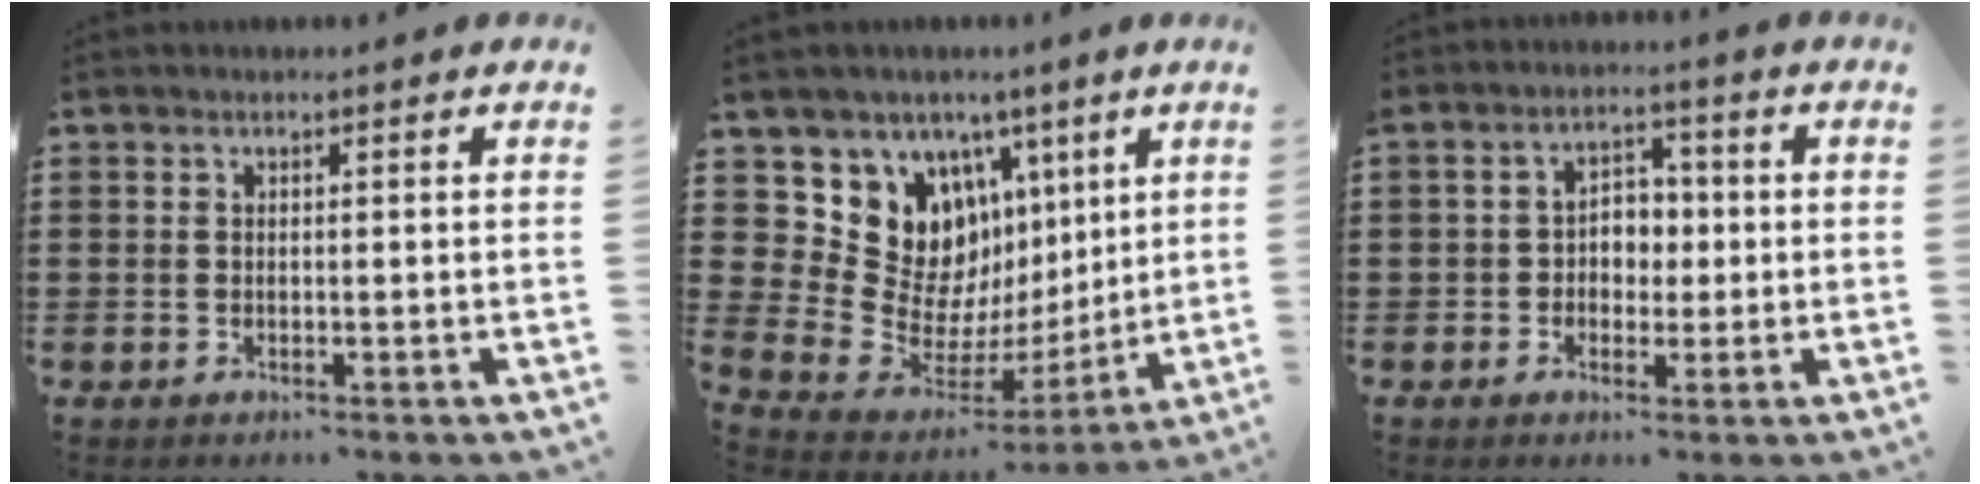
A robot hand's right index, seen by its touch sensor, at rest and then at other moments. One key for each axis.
{"total": 11.8, "fx": 4.5, "fy": 10.3, "fz": 3.4, "tx": -0.079, "ty": -0.048, "tz": 0.094}
{"total": 4.1, "fx": -0.5, "fy": 3.6, "fz": 1.9, "tx": -0.048, "ty": 0.013, "tz": -0.016}